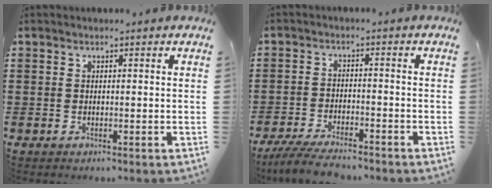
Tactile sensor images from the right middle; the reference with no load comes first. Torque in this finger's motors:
{"motor_torque": [0.12, -0.07, 0.14, 0.08]}